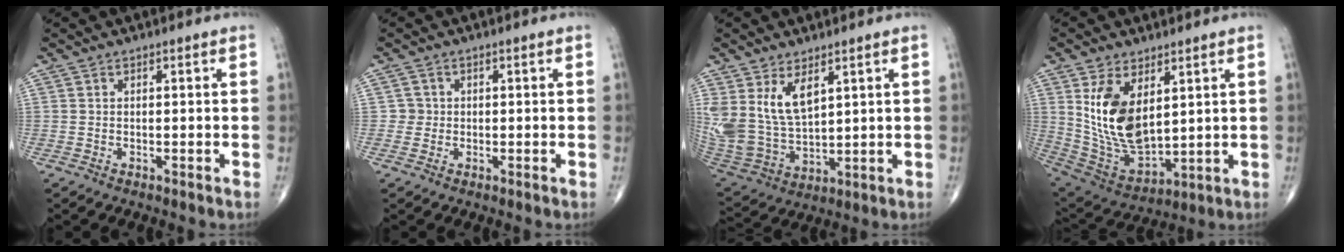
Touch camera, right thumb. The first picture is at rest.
{"total": 1.7, "force": [-0.1, 1.7, -0.1], "torque": [0.016, 0.007, -0.005]}
{"total": 12.6, "force": [5.4, 6.8, 9.2], "torque": [-0.177, -0.027, 0.128]}
{"total": 15.0, "force": [4.4, 8.2, 11.8], "torque": [-0.209, -0.023, 0.111]}